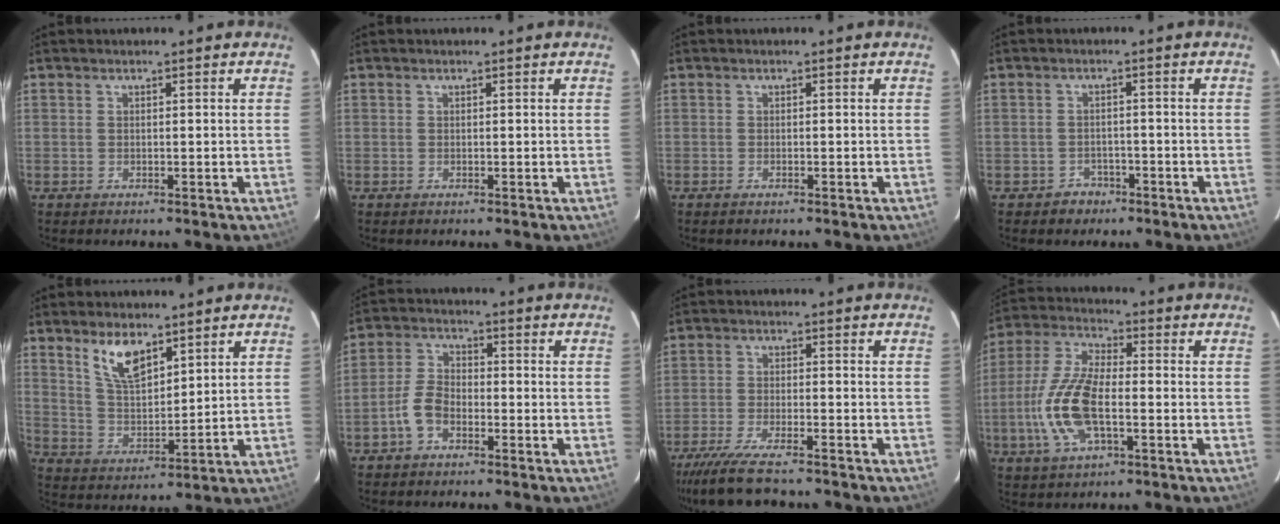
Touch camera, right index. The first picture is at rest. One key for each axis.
{"total": 0.0}
{"total": 0.5, "fx": -0.5, "fy": 0.1, "fz": 0.3, "tx": -0.005, "ty": -0.001, "tz": -0.010}
{"total": 3.4, "fx": -2.2, "fy": 2.6, "fz": 0.1, "tx": -0.011, "ty": 0.012, "tz": -0.029}
{"total": 8.4, "fx": 5.4, "fy": 3.4, "fz": 5.4, "tx": -0.098, "ty": 0.003, "tz": 0.113}
{"total": 5.4, "fx": -2.9, "fy": 3.0, "fz": 3.4, "tx": -0.077, "ty": 0.015, "tz": -0.057}
{"total": 11.9, "fx": -10.2, "fy": 2.0, "fz": 5.8, "tx": -0.139, "ty": -0.033, "tz": -0.176}
{"total": 13.7, "fx": -3.5, "fy": 5.5, "fz": 12.0, "tx": -0.266, "ty": 0.001, "tz": -0.072}